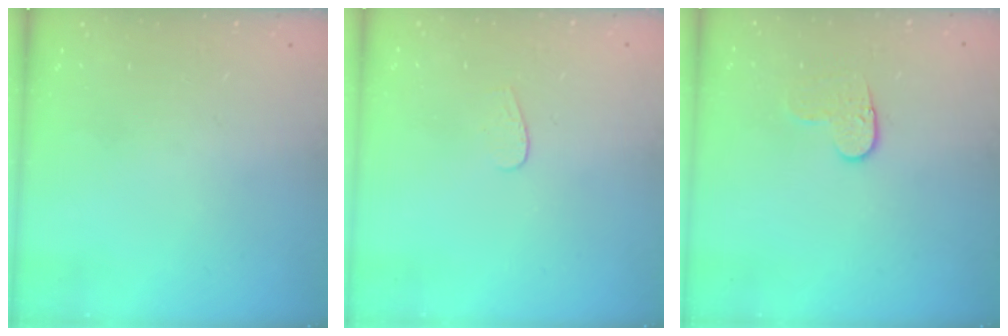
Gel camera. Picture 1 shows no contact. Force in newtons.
{"total": 3.5, "press": 3.5, "slide": 0.3}
{"total": 5.8, "press": 5.7, "slide": 0.4}